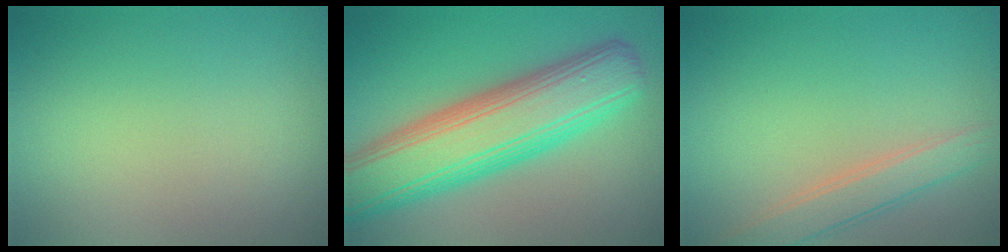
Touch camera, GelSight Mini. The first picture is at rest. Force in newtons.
{"total": 10.2, "press": 10.2, "slide": 0.6}
{"total": 2.9, "press": 2.9, "slide": 0.2}